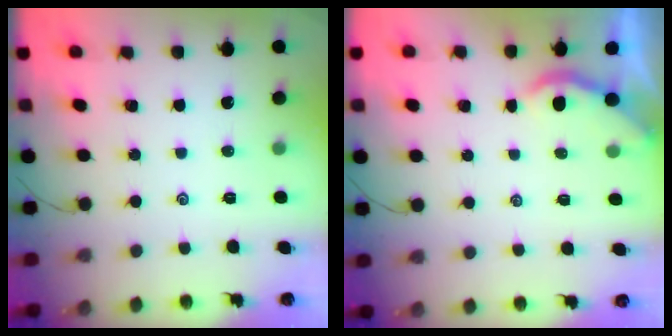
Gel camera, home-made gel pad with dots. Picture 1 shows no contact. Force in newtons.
{"total": 2.2, "press": 2.2, "slide": 0.1}